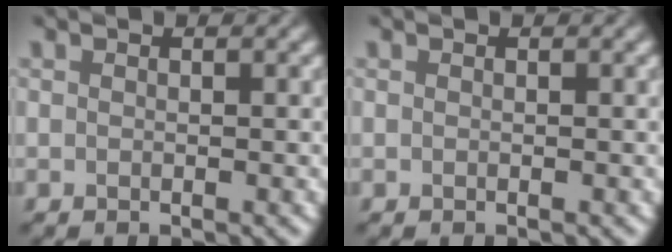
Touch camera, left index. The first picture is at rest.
{"total": 0.0}